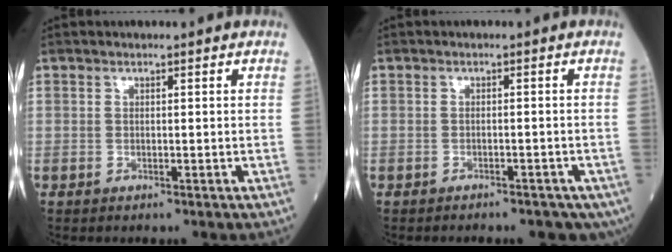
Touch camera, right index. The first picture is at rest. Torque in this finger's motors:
{"motor_torque": [0.16, -0.35, 0.14, 0.01]}